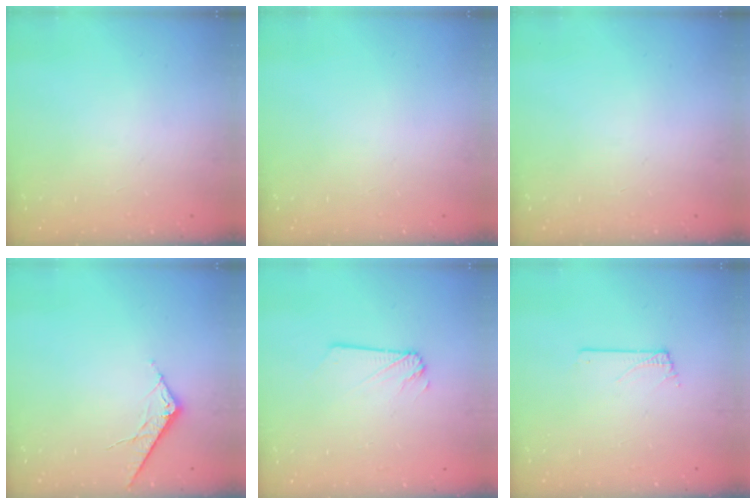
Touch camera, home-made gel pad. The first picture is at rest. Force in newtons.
{"total": 0.0}
{"total": 0.0}
{"total": 7.1, "press": 7.1, "slide": 0.6}
{"total": 1.5, "press": 1.5, "slide": 0.2}
{"total": 0.0}